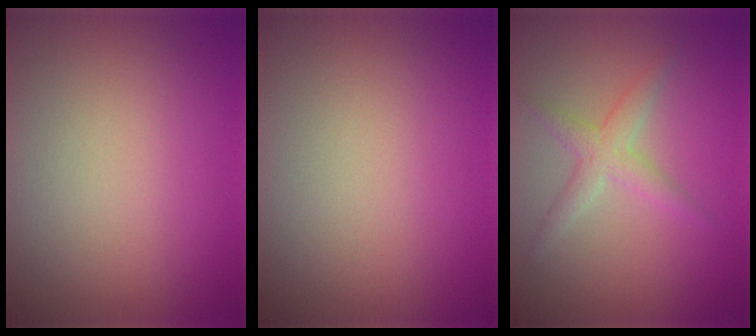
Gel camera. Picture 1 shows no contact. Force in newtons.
{"total": 0.0}
{"total": 2.3, "press": 2.3, "slide": 0.1}